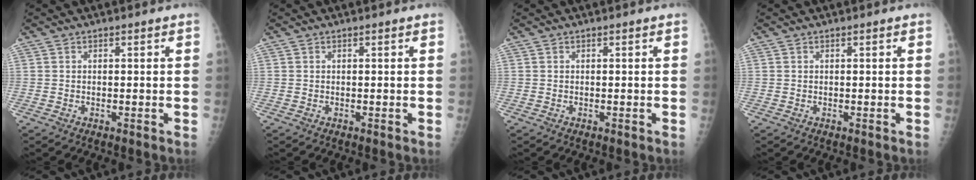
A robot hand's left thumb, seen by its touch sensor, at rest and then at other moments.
{"total": 0.0}
{"total": 0.0}
{"total": 0.0}